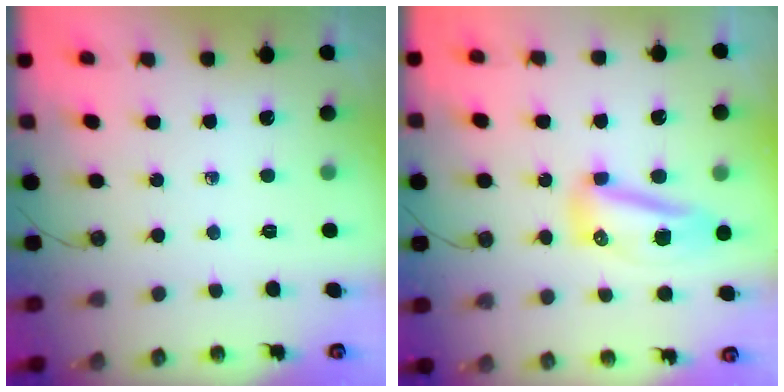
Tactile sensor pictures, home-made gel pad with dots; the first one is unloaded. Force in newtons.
{"total": 9.1, "press": 9.0, "slide": 1.1}